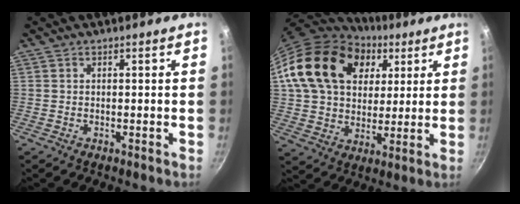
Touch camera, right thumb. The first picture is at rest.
{"total": 22.6, "force": [7.7, 16.6, 13.3], "torque": [-0.212, 0.002, 0.132]}